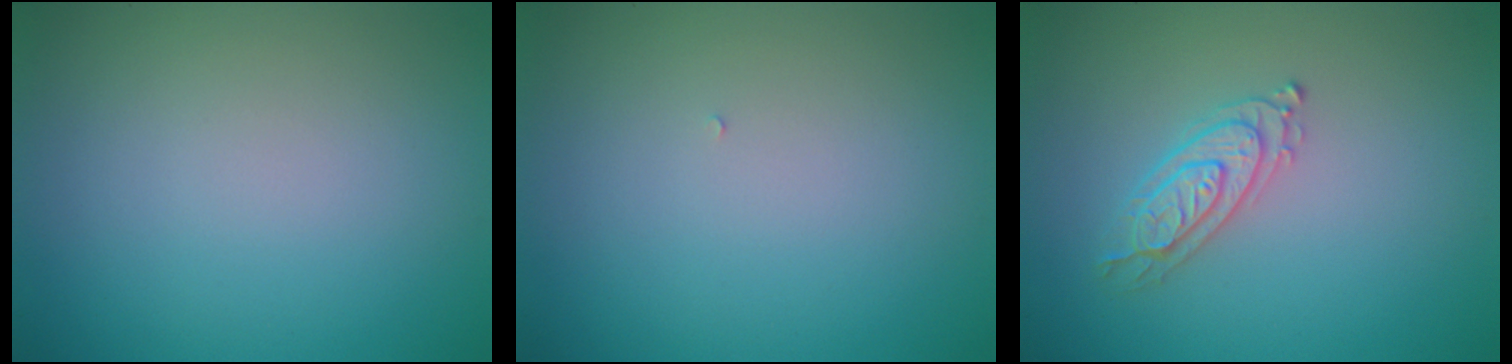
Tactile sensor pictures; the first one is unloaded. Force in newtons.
{"total": 0.0}
{"total": 2.4, "press": 2.4, "slide": 0.3}